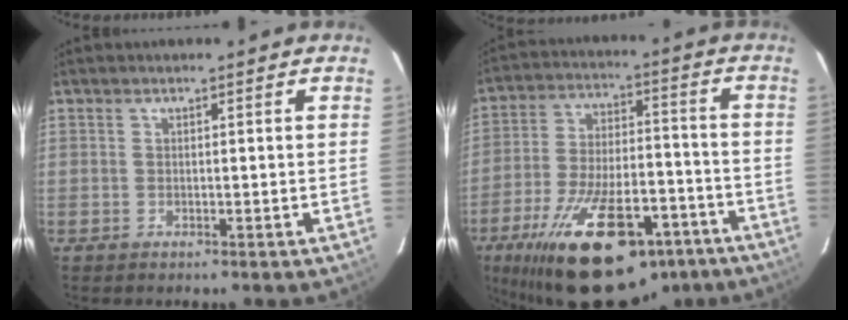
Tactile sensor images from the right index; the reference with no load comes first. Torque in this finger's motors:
{"motor_torque": [1.72, -0.42, 1.06, 0.21]}